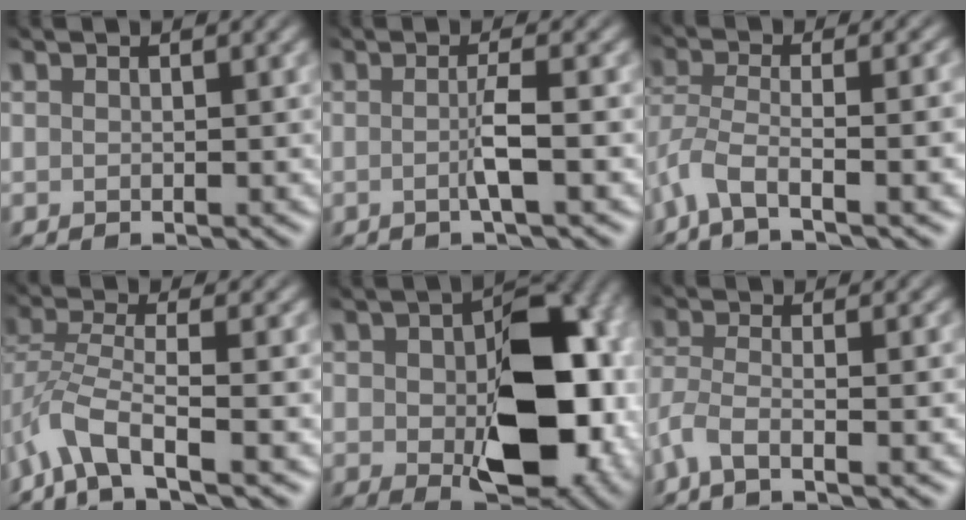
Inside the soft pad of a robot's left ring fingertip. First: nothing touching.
{"total": 2.3, "force": [-1.1, 0.3, 2.0], "torque": [-0.038, -0.008, -0.022]}
{"total": 7.1, "force": [-4.1, 2.4, 5.3], "torque": [-0.094, -0.004, -0.080]}
{"total": 4.7, "force": [-3.4, 1.2, 3.0], "torque": [-0.066, -0.005, -0.072]}
{"total": 12.7, "force": [-1.1, 7.7, 10.1], "torque": [-0.131, -0.013, -0.003]}
{"total": 4.0, "force": [-2.6, 1.1, 2.9], "torque": [-0.050, -0.013, -0.059]}